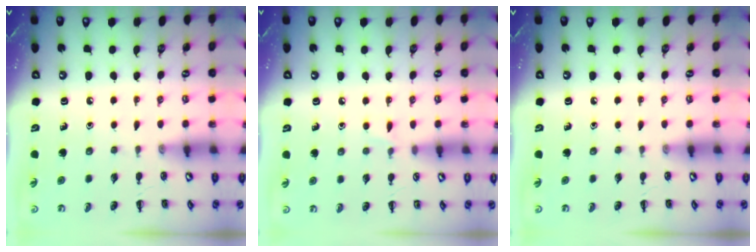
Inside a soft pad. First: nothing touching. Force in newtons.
{"total": 3.4, "press": 3.2, "slide": 1.1}
{"total": 0.0}